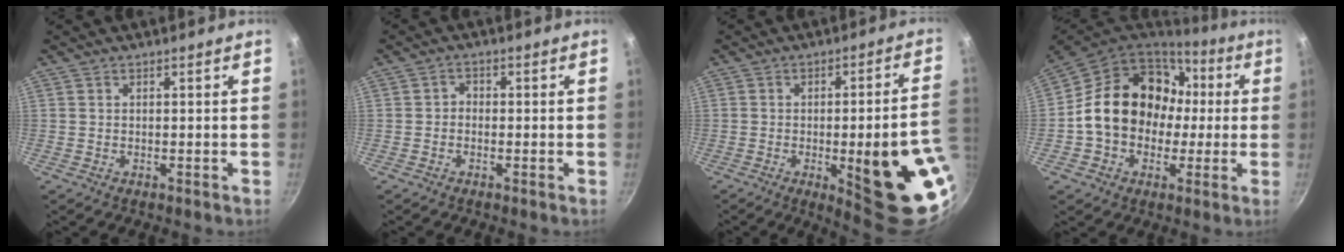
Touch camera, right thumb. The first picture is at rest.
{"total": 1.5, "force": [-0.7, 1.2, 0.6], "torque": [-0.007, 0.010, -0.015]}
{"total": 21.3, "force": [-5.3, 5.2, 20.0], "torque": [-0.218, 0.011, -0.056]}
{"total": 19.9, "force": [0.9, 16.0, 11.8], "torque": [-0.170, 0.054, 0.017]}